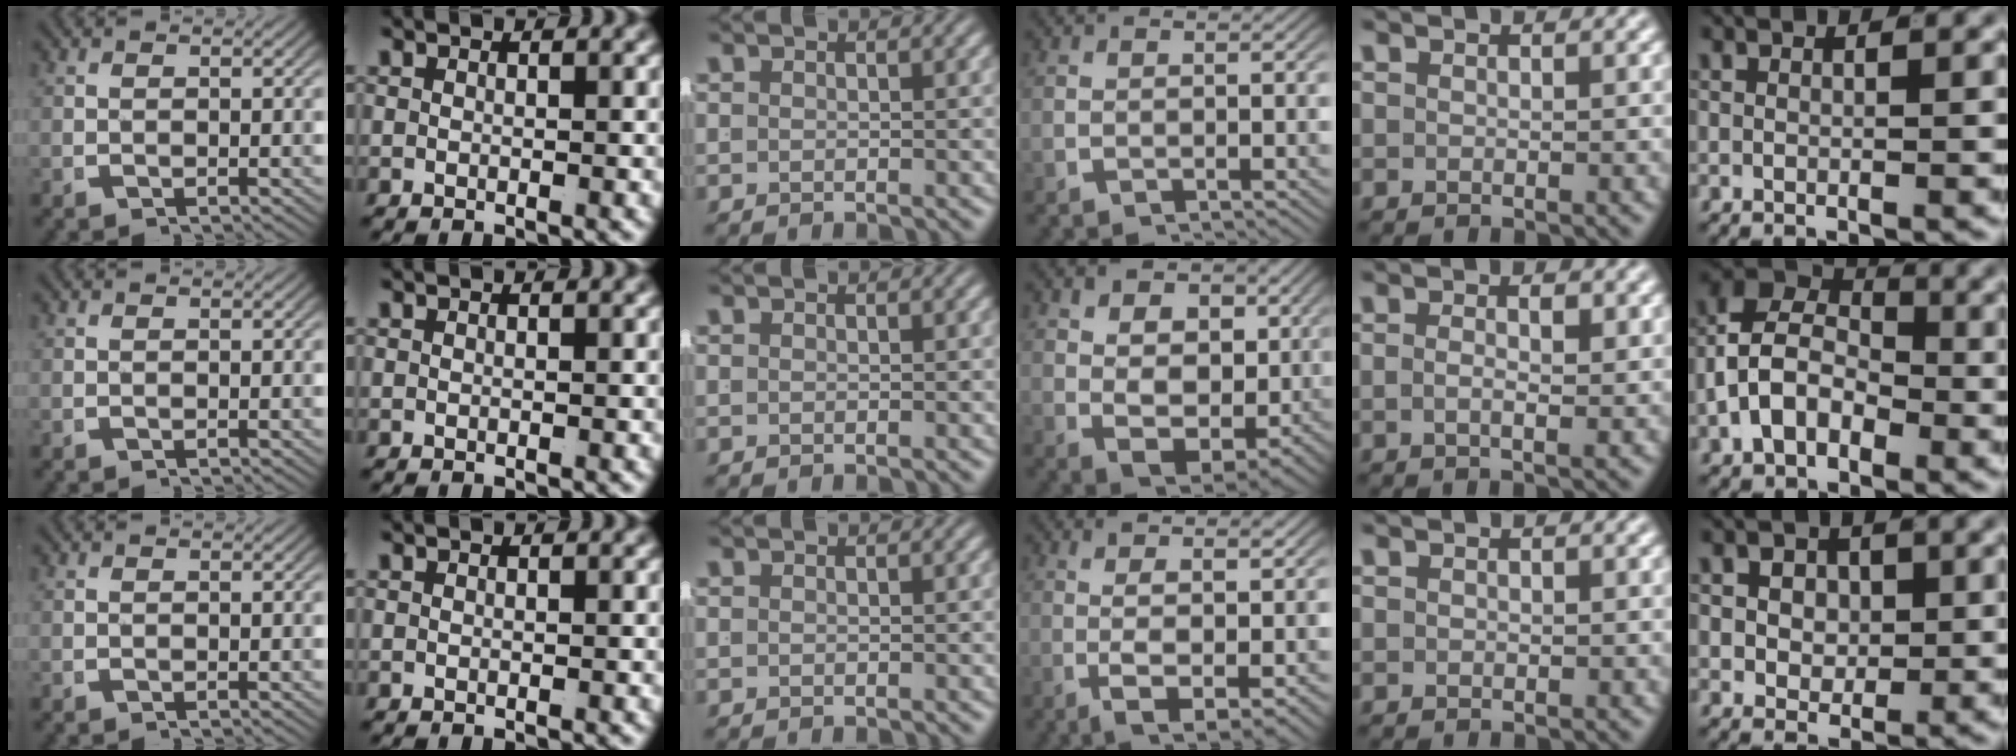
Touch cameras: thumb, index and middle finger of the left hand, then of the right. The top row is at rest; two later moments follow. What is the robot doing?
{"motion": "lift_and_place", "object": "shorts"}